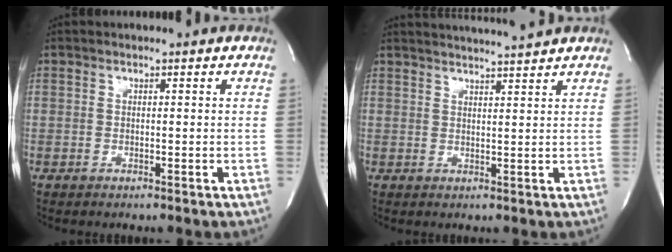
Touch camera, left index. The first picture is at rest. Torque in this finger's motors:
{"motor_torque": [0.97, -1.16, 0.18, 0.06]}